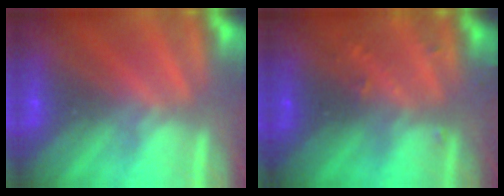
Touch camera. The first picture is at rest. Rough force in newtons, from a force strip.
{"total": 2.9}